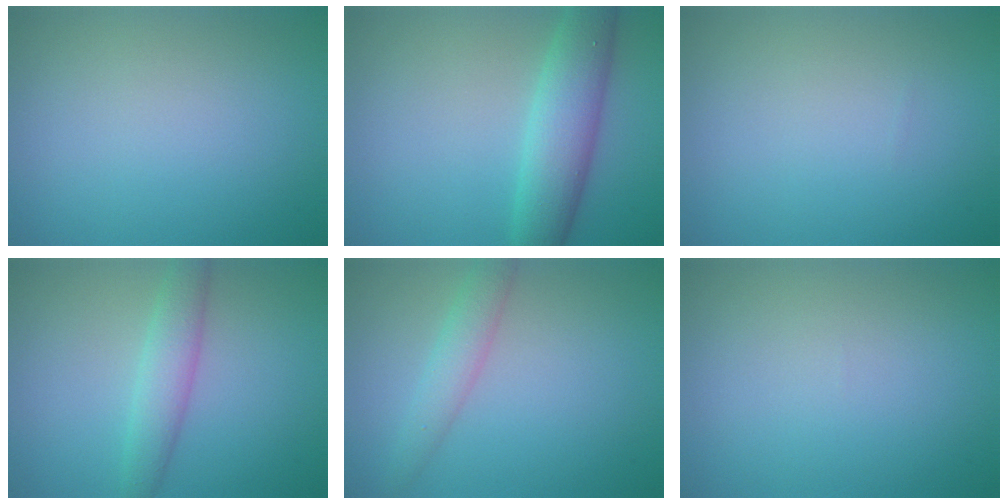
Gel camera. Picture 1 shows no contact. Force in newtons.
{"total": 5.5, "press": 5.5, "slide": 0.1}
{"total": 0.0}
{"total": 2.9, "press": 2.9, "slide": 0.2}
{"total": 2.5, "press": 2.5, "slide": 0.1}
{"total": 0.0}